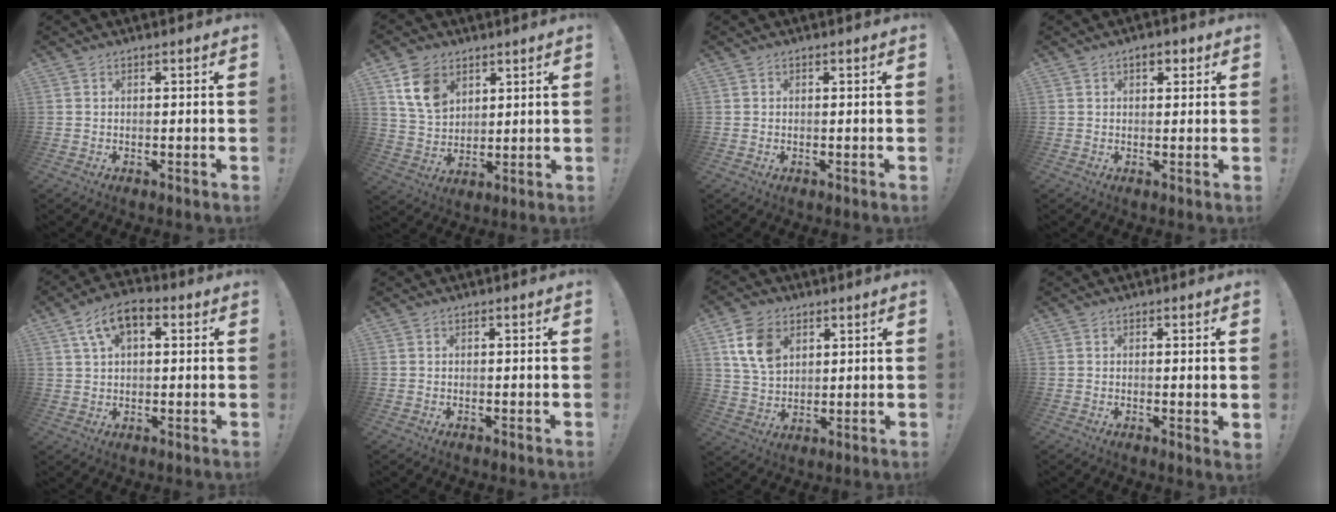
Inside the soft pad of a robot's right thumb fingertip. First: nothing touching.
{"total": 11.7, "force": [6.1, 8.2, 5.8], "torque": [-0.101, -0.016, 0.122]}
{"total": 0.0}
{"total": 3.1, "force": [1.5, 1.7, 2.0], "torque": [-0.023, -0.001, 0.022]}
{"total": 8.9, "force": [3.9, 4.5, 6.6], "torque": [-0.110, 0.000, 0.074]}
{"total": 0.0}
{"total": 12.5, "force": [5.4, 8.9, 6.9], "torque": [-0.114, -0.004, 0.109]}
{"total": 1.6, "force": [0.7, -0.3, 1.4], "torque": [-0.013, -0.007, 0.009]}